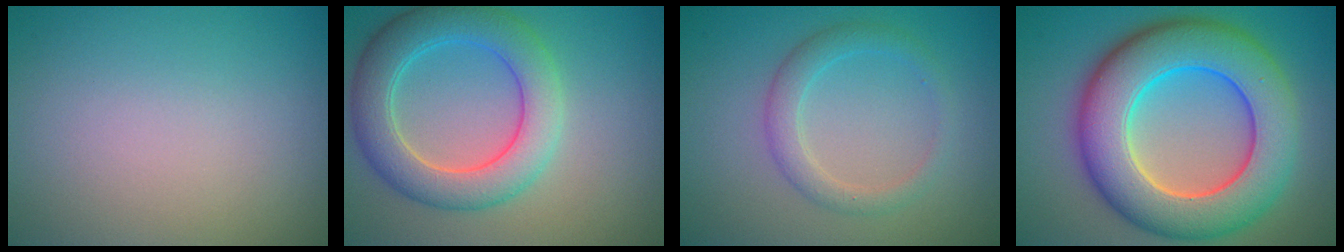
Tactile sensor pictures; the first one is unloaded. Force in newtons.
{"total": 6.1, "press": 6.1, "slide": 0.3}
{"total": 2.3, "press": 2.3, "slide": 0.1}
{"total": 11.1, "press": 11.1, "slide": 0.4}